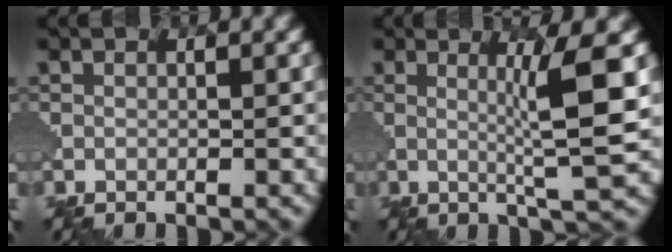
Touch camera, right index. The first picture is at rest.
{"total": 5.4, "force": [0.6, -0.2, 5.4], "torque": [-0.094, 0.001, 0.028]}